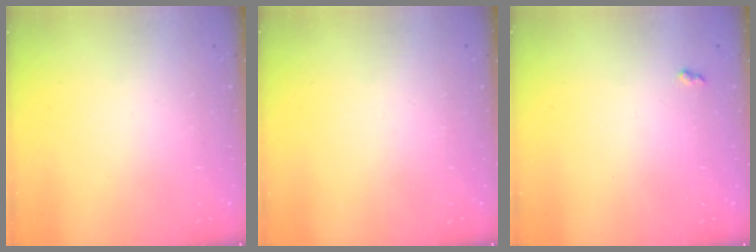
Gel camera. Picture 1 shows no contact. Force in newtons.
{"total": 0.0}
{"total": 3.9, "press": 3.9, "slide": 0.5}